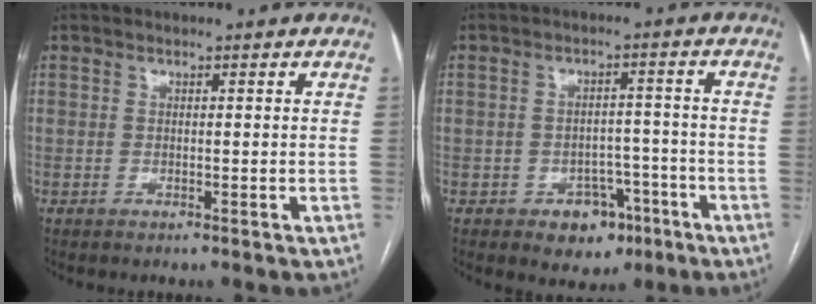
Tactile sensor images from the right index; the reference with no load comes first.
{"total": 6.3, "force": [-3.4, 4.5, 2.9], "torque": [-0.028, 0.018, -0.040]}